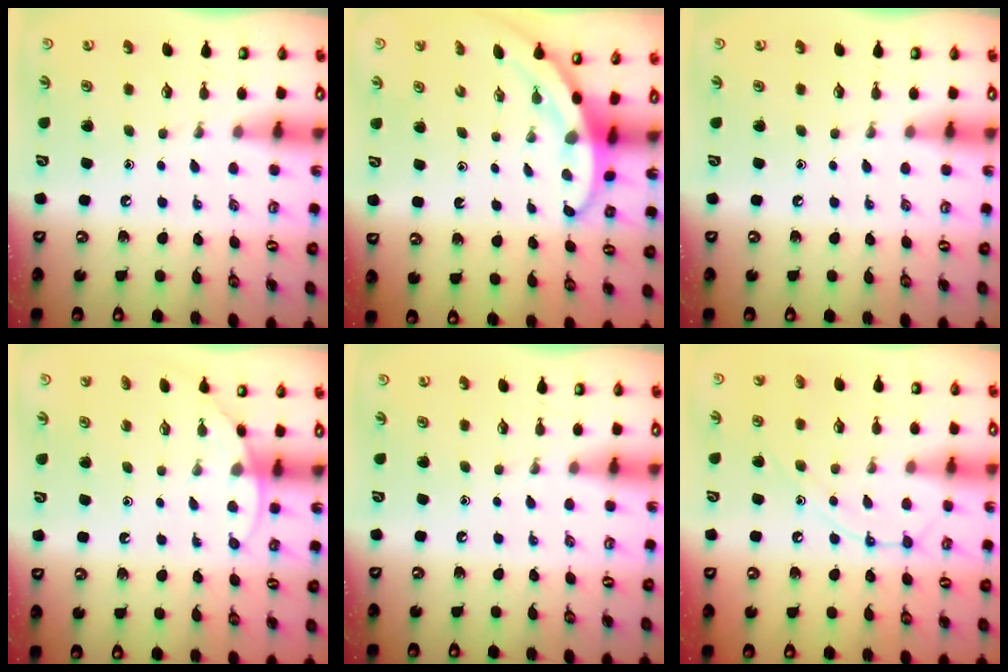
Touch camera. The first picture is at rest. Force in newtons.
{"total": 3.2, "press": 3.2, "slide": 0.2}
{"total": 0.0}
{"total": 5.1, "press": 5.0, "slide": 0.2}
{"total": 0.0}
{"total": 11.6, "press": 11.5, "slide": 1.0}